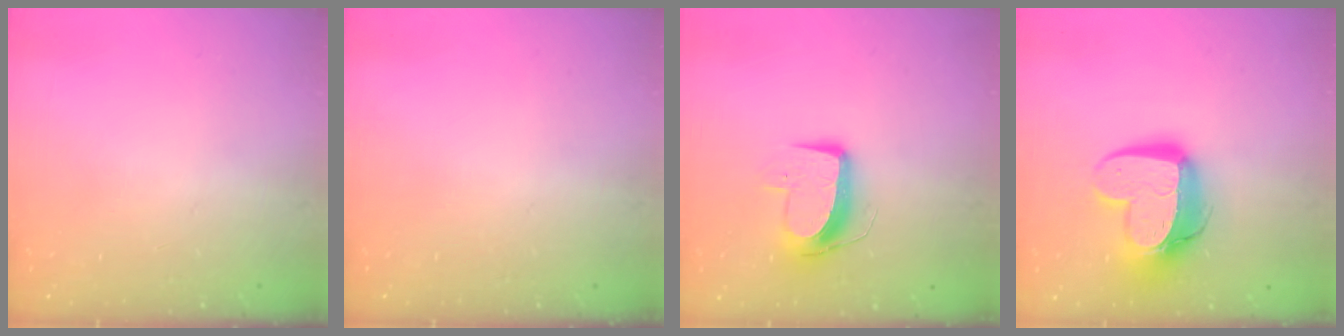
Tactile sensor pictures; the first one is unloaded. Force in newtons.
{"total": 0.0}
{"total": 10.0, "press": 10.0, "slide": 0.3}
{"total": 14.9, "press": 14.9, "slide": 1.4}